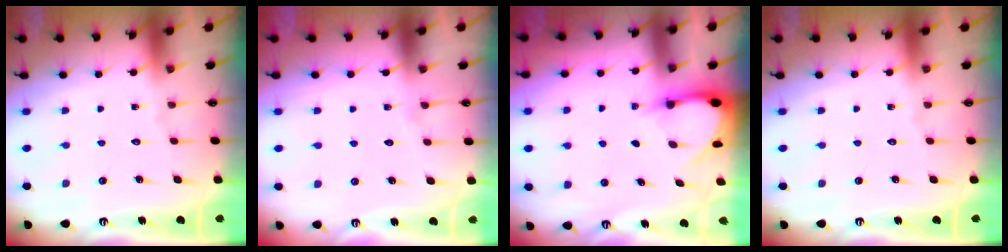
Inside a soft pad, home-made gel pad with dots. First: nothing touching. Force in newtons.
{"total": 3.2, "press": 3.2, "slide": 0.3}
{"total": 3.0, "press": 3.0, "slide": 0.4}
{"total": 0.0}